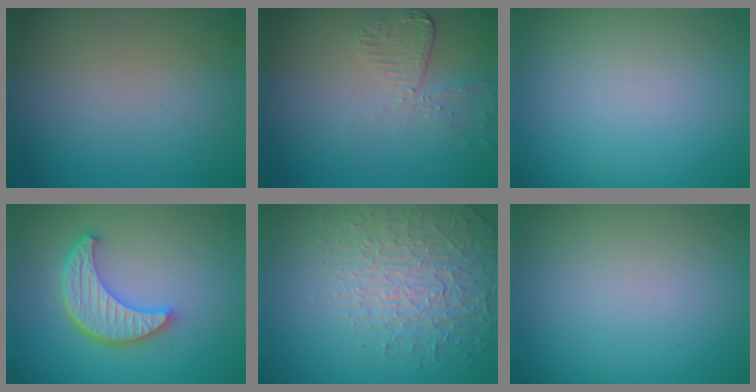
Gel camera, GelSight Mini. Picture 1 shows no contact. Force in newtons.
{"total": 2.7, "press": 2.4, "slide": 1.2}
{"total": 0.0}
{"total": 5.8, "press": 4.4, "slide": 3.8}
{"total": 4.2, "press": 4.0, "slide": 1.3}
{"total": 0.0}